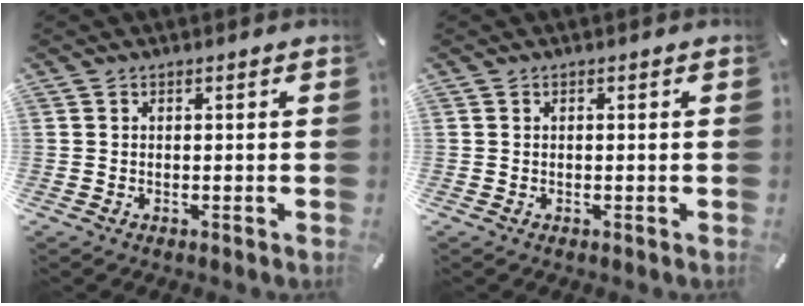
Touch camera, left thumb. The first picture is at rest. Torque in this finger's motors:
{"motor_torque": [0.00, 0.00, 0.00, 0.00, 0.00]}